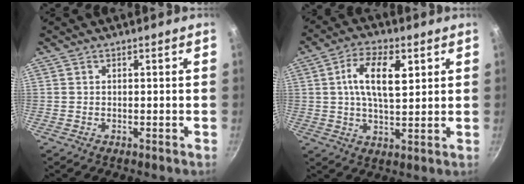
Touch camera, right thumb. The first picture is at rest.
{"total": 10.1, "force": [2.8, 4.8, 8.4], "torque": [-0.144, -0.003, 0.043]}